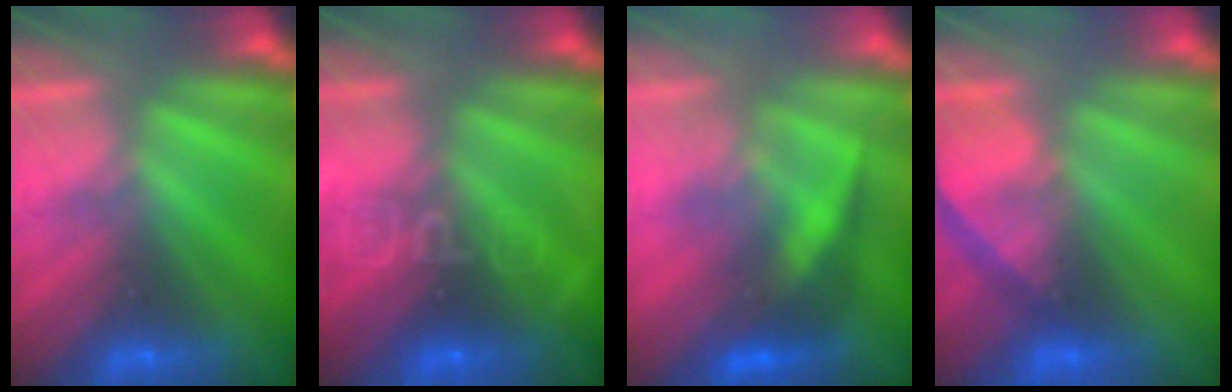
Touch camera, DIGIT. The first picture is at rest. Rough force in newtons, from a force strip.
{"total": 7.6}
{"total": 2.9}
{"total": 5.1}